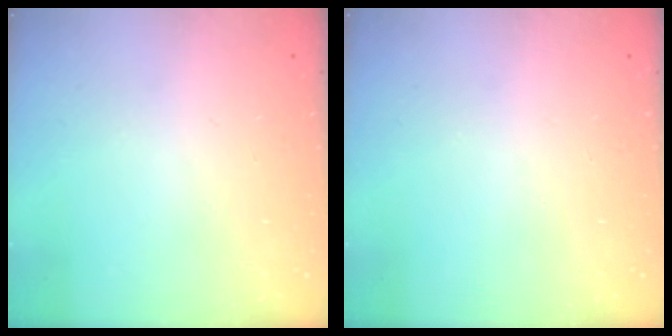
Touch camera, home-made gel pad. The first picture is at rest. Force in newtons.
{"total": 0.0}